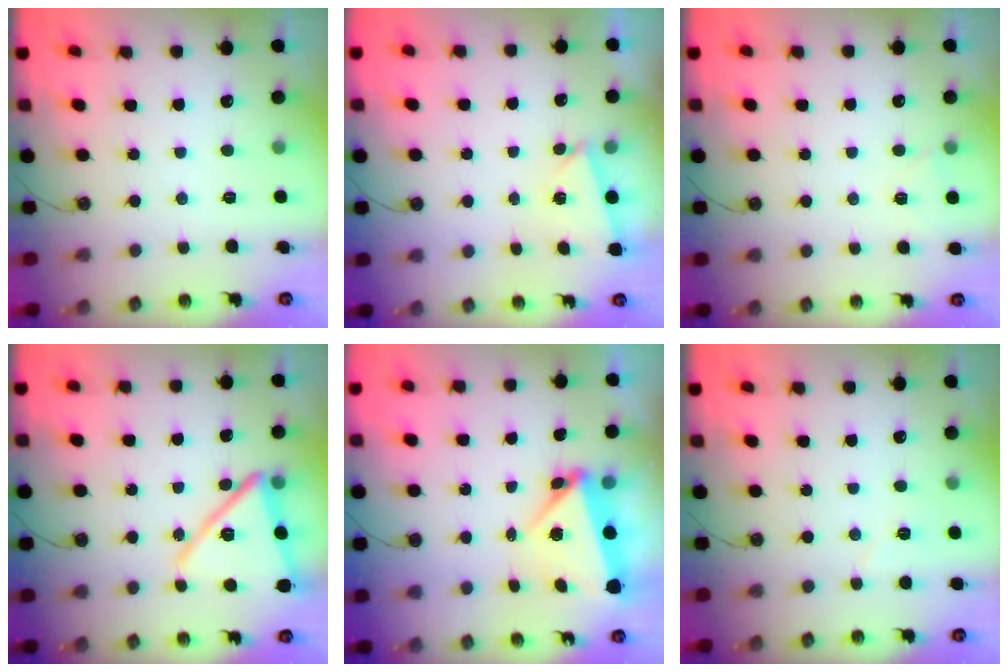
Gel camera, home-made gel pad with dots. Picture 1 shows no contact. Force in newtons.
{"total": 2.8, "press": 1.5, "slide": 2.3}
{"total": 3.3, "press": 2.9, "slide": 1.6}
{"total": 16.6, "press": 16.5, "slide": 1.1}
{"total": 5.2, "press": 5.2, "slide": 0.2}
{"total": 4.2, "press": 3.7, "slide": 1.9}